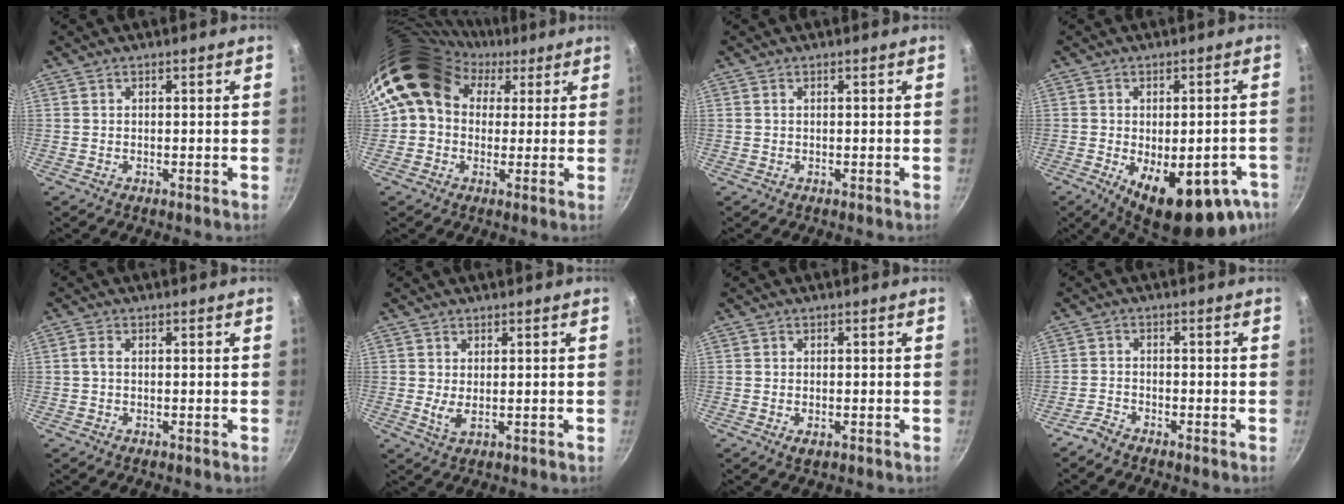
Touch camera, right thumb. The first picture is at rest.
{"total": 15.6, "force": [4.2, 12.9, 7.7], "torque": [-0.110, 0.036, 0.057]}
{"total": 0.0}
{"total": 18.9, "force": [-8.2, 8.5, 14.8], "torque": [-0.154, 0.003, -0.097]}
{"total": 1.5, "force": [0.0, 0.9, 1.2], "torque": [-0.030, 0.005, -0.001]}
{"total": 2.6, "force": [0.5, 1.0, 2.3], "torque": [-0.043, -0.011, 0.013]}
{"total": 1.9, "force": [-0.6, 1.0, 1.4], "torque": [-0.024, -0.004, -0.009]}
{"total": 2.4, "force": [-2.2, 0.6, 0.7], "torque": [-0.024, 0.020, -0.048]}